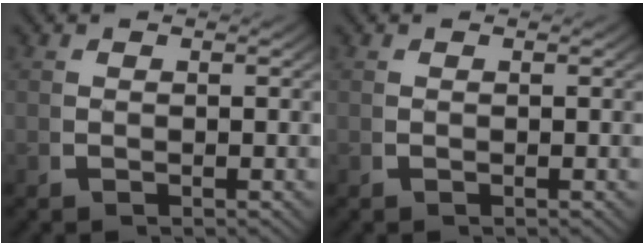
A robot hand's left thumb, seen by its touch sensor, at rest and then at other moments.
{"total": 0.0}